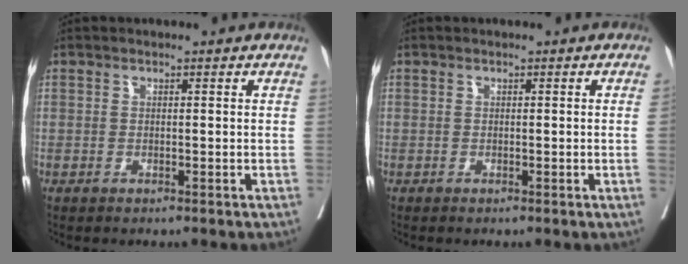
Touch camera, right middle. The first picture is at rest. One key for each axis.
{"total": 1.0, "fx": -0.1, "fy": -0.4, "fz": 0.9, "tx": -0.012, "ty": -0.001, "tz": 0.000}